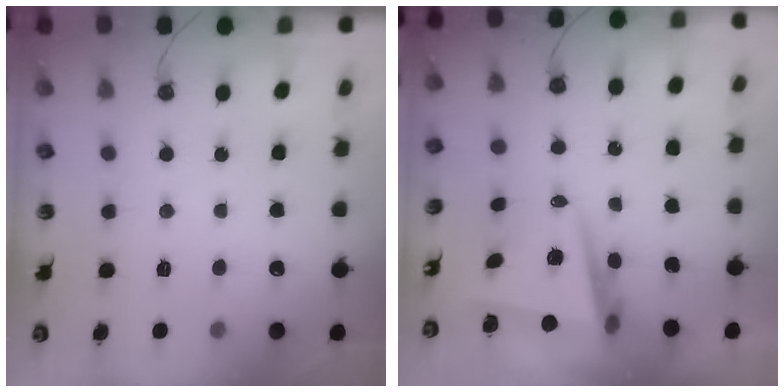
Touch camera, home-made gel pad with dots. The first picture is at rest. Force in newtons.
{"total": 8.3, "press": 8.2, "slide": 1.1}